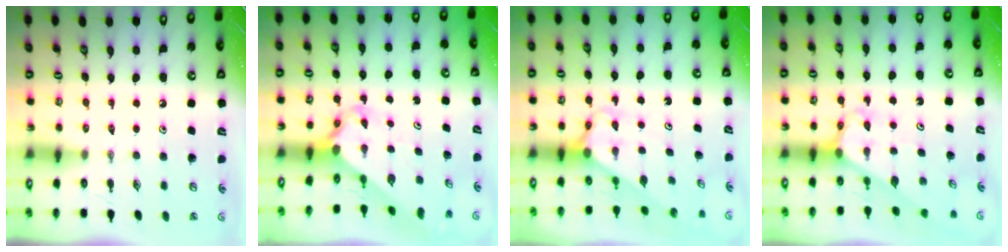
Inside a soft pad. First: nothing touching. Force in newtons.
{"total": 2.6, "press": 2.6, "slide": 0.2}
{"total": 2.5, "press": 2.5, "slide": 0.2}
{"total": 3.1, "press": 3.1, "slide": 0.2}